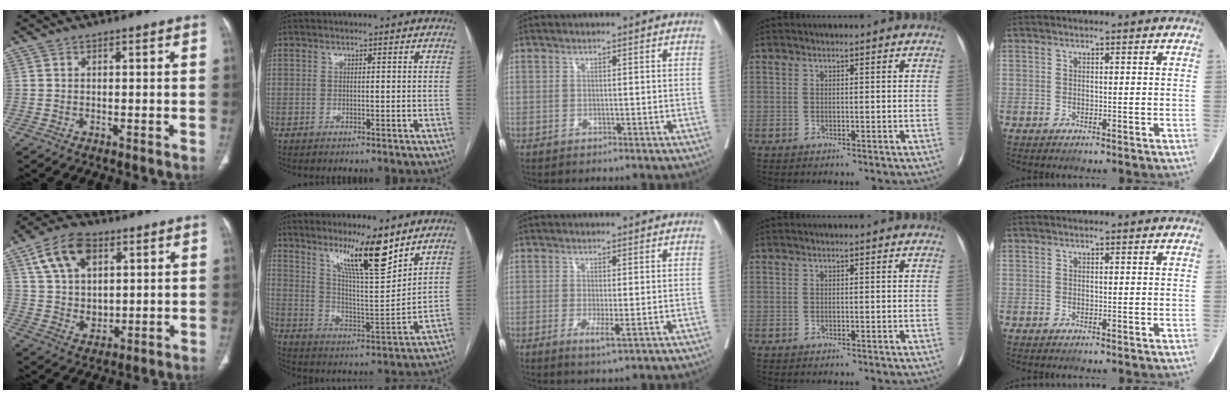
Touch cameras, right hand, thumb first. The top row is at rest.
{"thumb": {"total": 13.2, "force": [5.7, 8.5, 8.3], "torque": [-0.130, -0.015, 0.110]}, "index": {"total": 11.9, "force": [8.5, 0.8, 8.3], "torque": [-0.141, -0.013, 0.150]}, "middle": {"total": 2.7, "force": [-0.8, 0.1, 2.6], "torque": [-0.041, -0.008, -0.012]}}